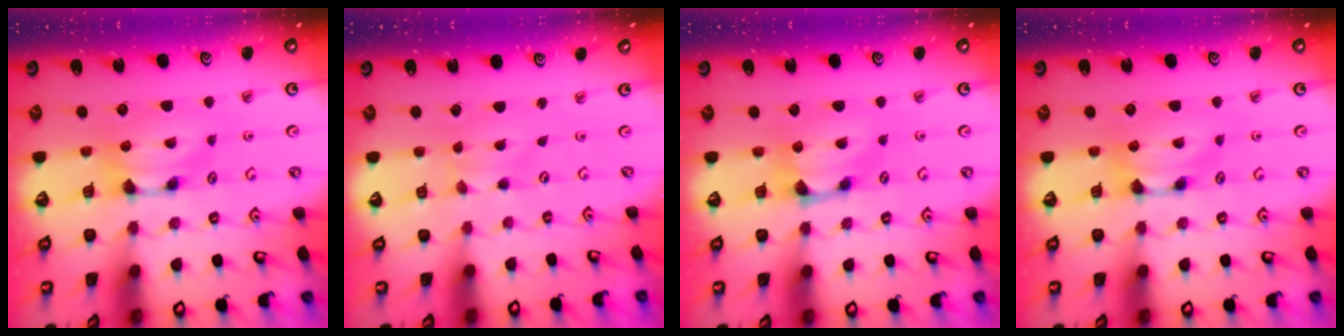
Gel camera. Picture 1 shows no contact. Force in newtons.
{"total": 2.1, "press": 1.6, "slide": 1.4}
{"total": 2.0, "press": 1.9, "slide": 0.7}
{"total": 0.0}